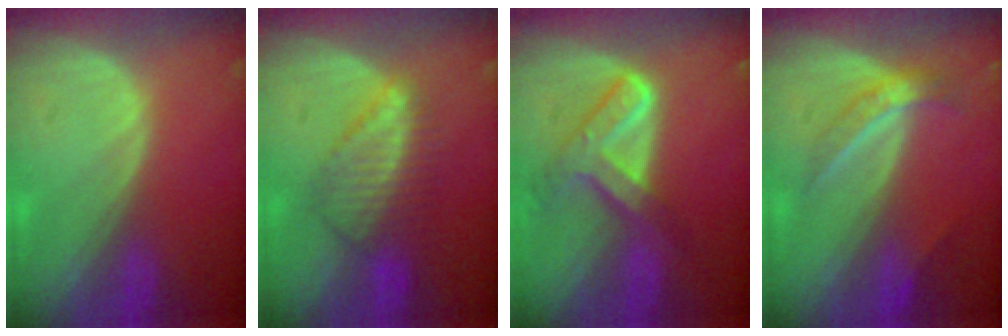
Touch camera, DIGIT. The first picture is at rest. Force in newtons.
{"total": 6.4, "press": 6.4, "slide": 0.1}
{"total": 7.6, "press": 6.3, "slide": 4.2}
{"total": 4.6, "press": 4.0, "slide": 2.3}